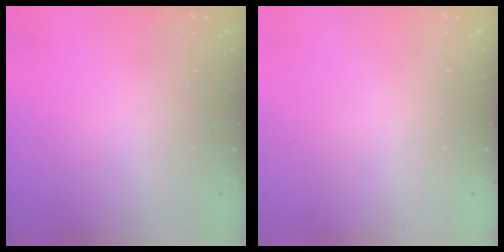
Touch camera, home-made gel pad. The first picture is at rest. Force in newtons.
{"total": 0.0}